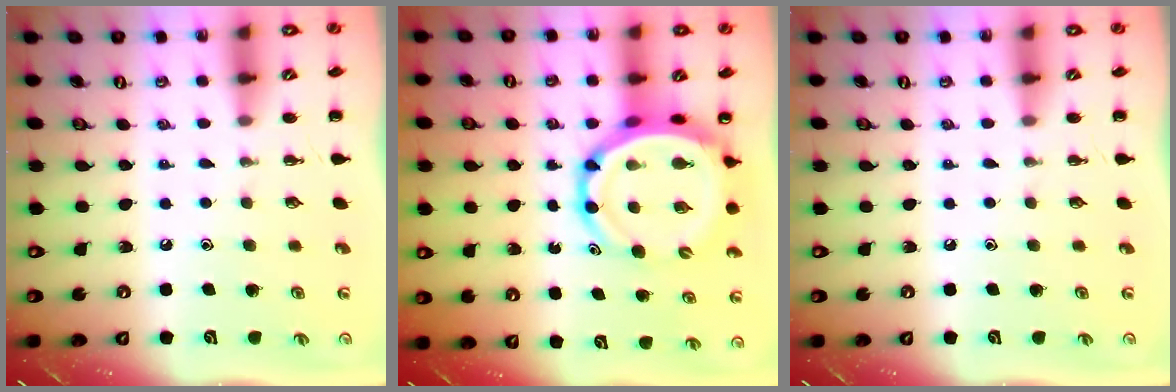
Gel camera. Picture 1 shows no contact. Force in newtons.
{"total": 11.0, "press": 10.6, "slide": 3.0}
{"total": 0.0}